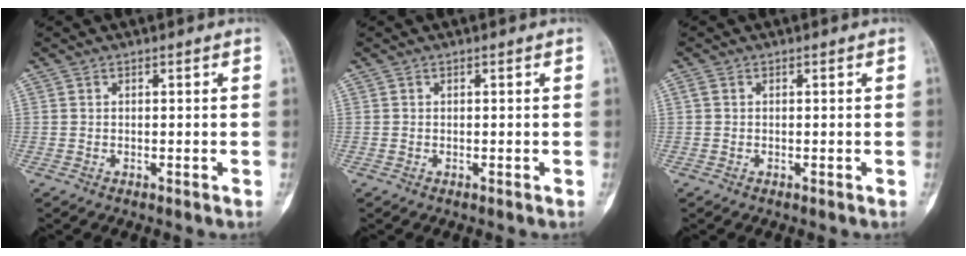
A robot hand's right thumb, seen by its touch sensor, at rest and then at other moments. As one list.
[{"total": 0.0}, {"total": 0.8, "force": [0.2, 0.6, 0.5], "torque": [-0.013, 0.005, 0.004]}]